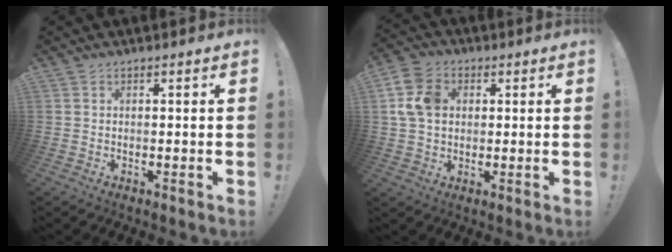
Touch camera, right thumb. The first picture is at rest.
{"total": 11.0, "force": [2.0, 8.5, 6.8], "torque": [-0.139, 0.011, 0.044]}